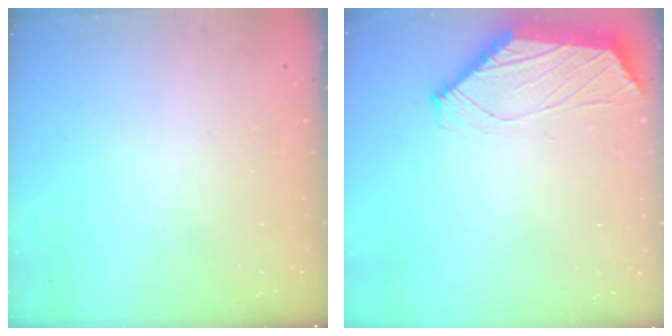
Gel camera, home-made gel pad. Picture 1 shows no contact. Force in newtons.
{"total": 1.0, "press": 0.9, "slide": 0.5}